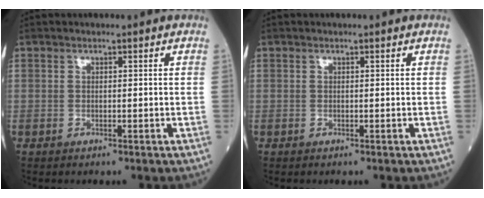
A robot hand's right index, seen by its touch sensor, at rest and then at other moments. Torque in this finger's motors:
{"motor_torque": [0.00, 0.00, 0.00, 0.00]}